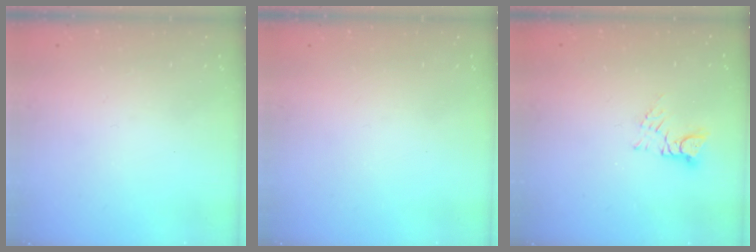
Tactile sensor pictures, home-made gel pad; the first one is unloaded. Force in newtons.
{"total": 0.0}
{"total": 4.0, "press": 4.0, "slide": 0.1}